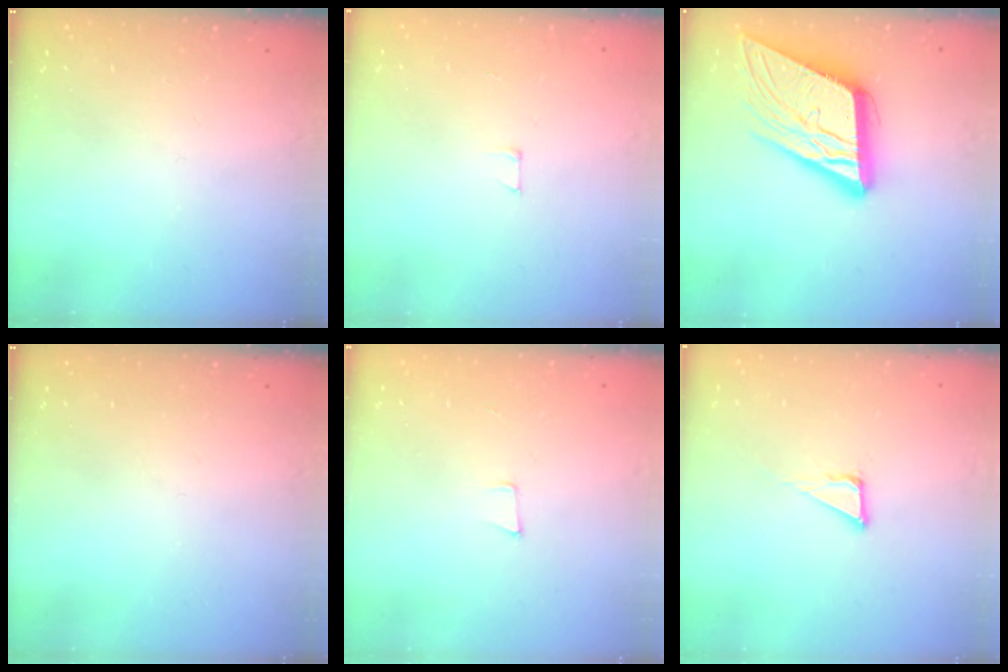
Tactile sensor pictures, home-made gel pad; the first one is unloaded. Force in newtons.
{"total": 2.9, "press": 2.9, "slide": 0.2}
{"total": 18.0, "press": 17.6, "slide": 3.8}
{"total": 0.0}
{"total": 4.6, "press": 3.6, "slide": 2.9}
{"total": 3.8, "press": 3.8, "slide": 0.0}